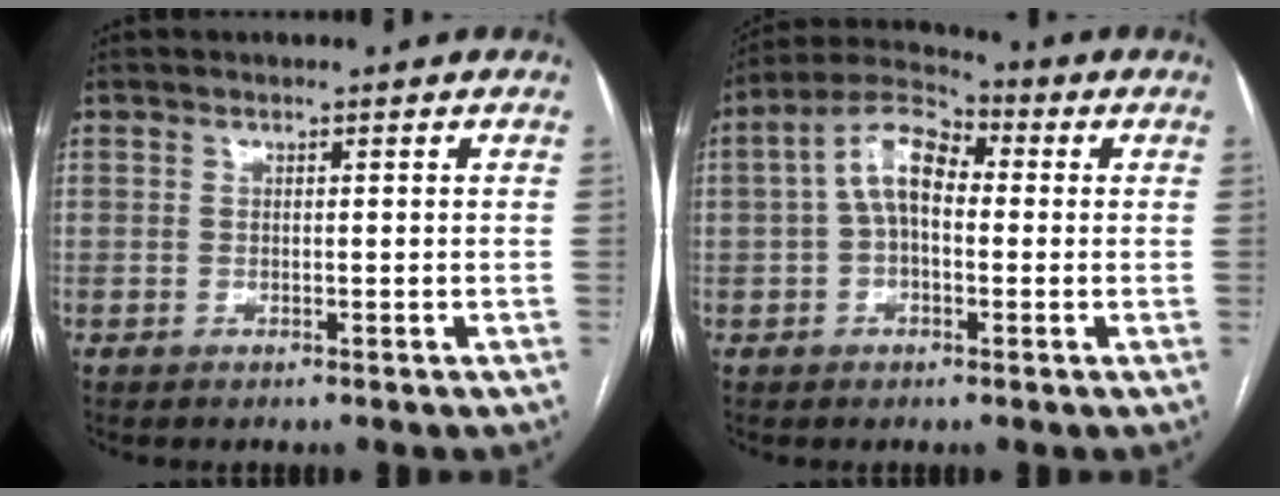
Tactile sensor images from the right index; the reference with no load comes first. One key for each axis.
{"total": 8.7, "fx": 0.6, "fy": 4.6, "fz": 7.3, "tx": -0.150, "ty": 0.042, "tz": 0.004}